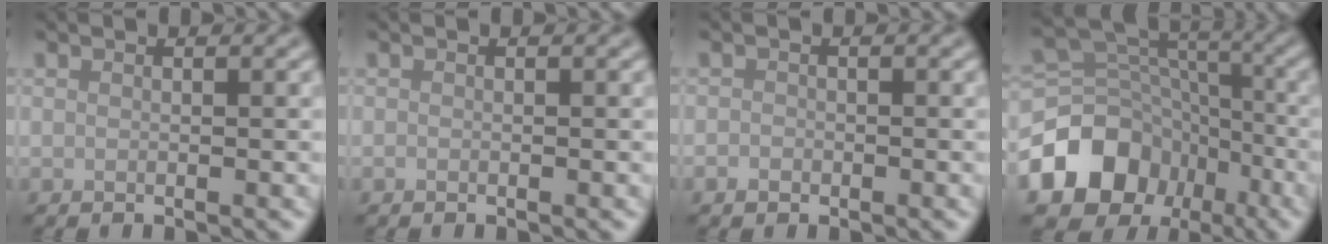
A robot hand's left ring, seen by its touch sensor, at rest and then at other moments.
{"total": 0.0}
{"total": 0.9, "force": [-0.5, 0.8, 0.3], "torque": [-0.003, -0.002, -0.011]}
{"total": 11.4, "force": [-5.3, 8.9, 4.7], "torque": [-0.108, -0.003, -0.094]}